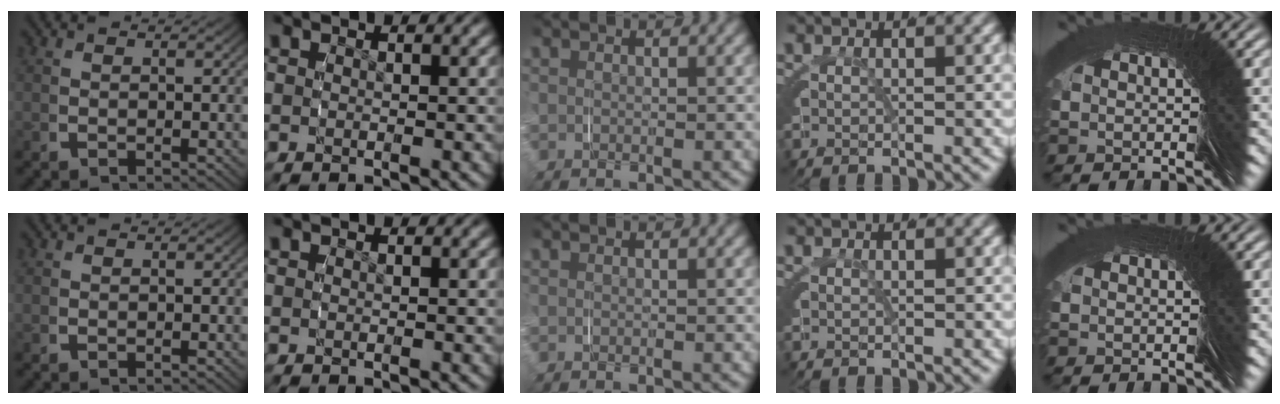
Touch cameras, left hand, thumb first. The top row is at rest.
{}